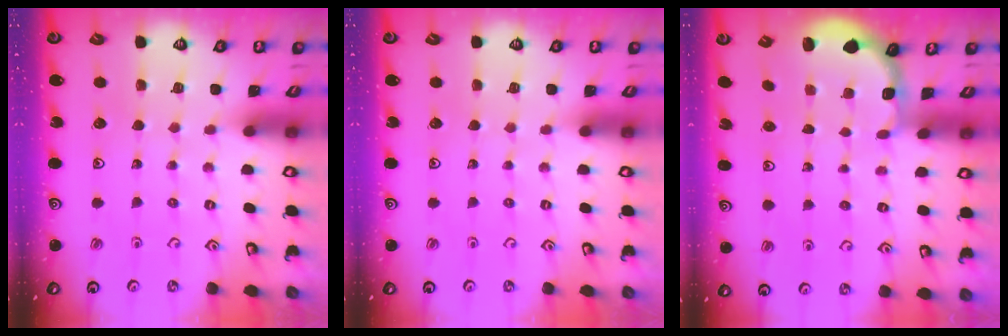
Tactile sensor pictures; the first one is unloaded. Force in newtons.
{"total": 0.0}
{"total": 1.9, "press": 1.7, "slide": 0.7}